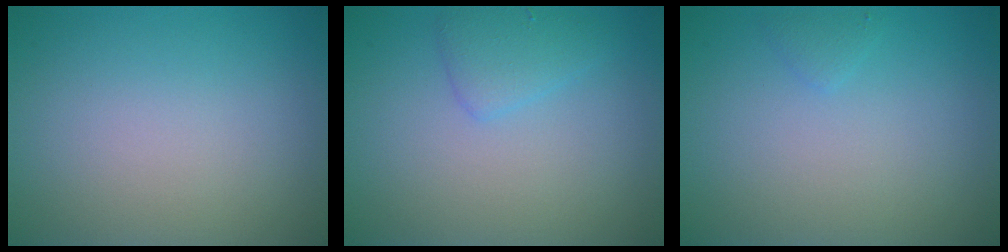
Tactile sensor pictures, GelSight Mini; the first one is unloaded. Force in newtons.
{"total": 1.8, "press": 1.8, "slide": 0.2}
{"total": 0.7, "press": 0.7, "slide": 0.0}